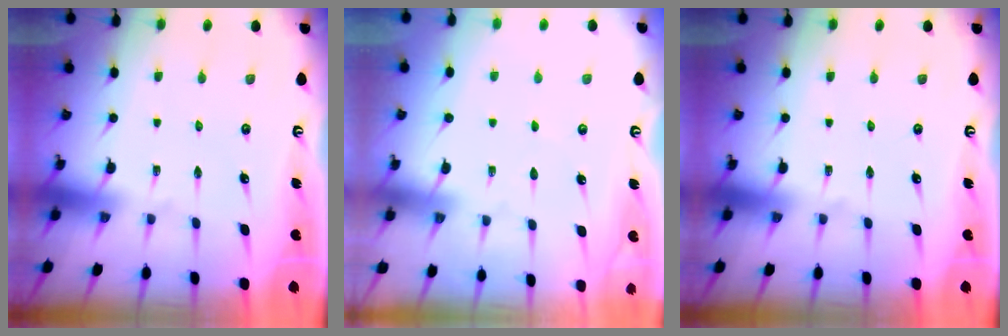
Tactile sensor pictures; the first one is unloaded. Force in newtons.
{"total": 3.0, "press": 2.9, "slide": 0.4}
{"total": 0.0}